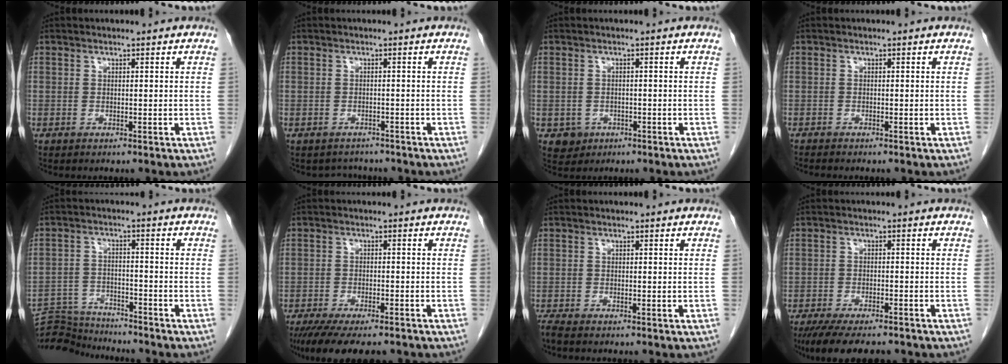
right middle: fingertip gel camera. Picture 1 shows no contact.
{"total": 2.8, "force": [-2.5, 1.3, -0.3], "torque": [0.001, 0.004, -0.037]}
{"total": 2.6, "force": [-1.1, 2.2, 0.5], "torque": [-0.006, 0.005, -0.011]}
{"total": 1.2, "force": [-1.1, 0.1, 0.5], "torque": [-0.010, -0.004, -0.015]}
{"total": 8.8, "force": [-8.8, 0.7, 0.0], "torque": [0.002, 0.007, -0.151]}
{"total": 12.4, "force": [-9.9, 3.1, 6.7], "torque": [-0.113, -0.020, -0.147]}
{"total": 1.4, "force": [-1.3, -0.2, 0.5], "torque": [-0.020, -0.006, -0.028]}
{"total": 11.3, "force": [-9.4, 2.7, 5.6], "torque": [-0.085, -0.016, -0.138]}